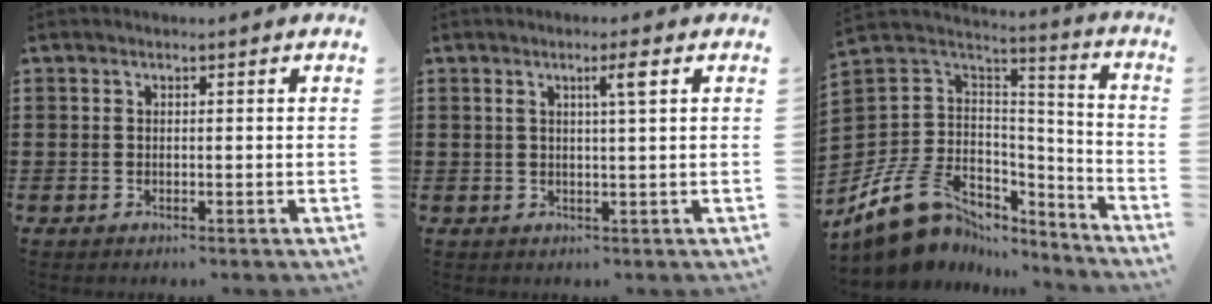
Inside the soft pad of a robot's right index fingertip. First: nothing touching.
{"total": 3.1, "force": [1.2, -0.1, 2.9], "torque": [-0.052, -0.005, 0.015]}
{"total": 12.9, "force": [-6.9, 9.4, 5.4], "torque": [-0.148, 0.022, -0.123]}